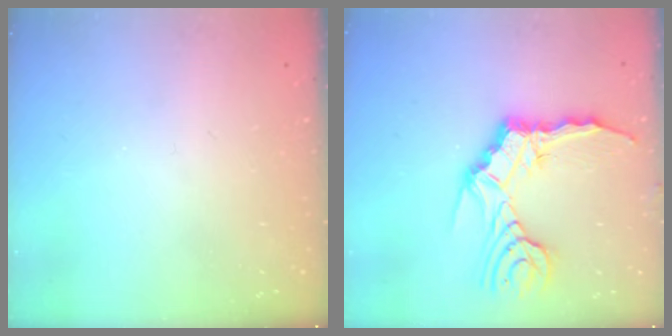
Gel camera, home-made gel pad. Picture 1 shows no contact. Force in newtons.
{"total": 13.3, "press": 13.2, "slide": 1.6}